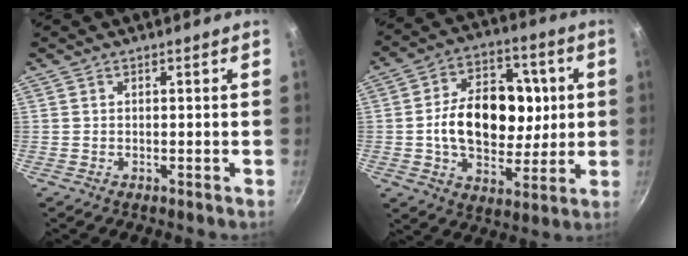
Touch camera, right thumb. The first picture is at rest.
{"total": 18.7, "force": [0.9, 12.5, 14.0], "torque": [-0.182, 0.017, 0.015]}